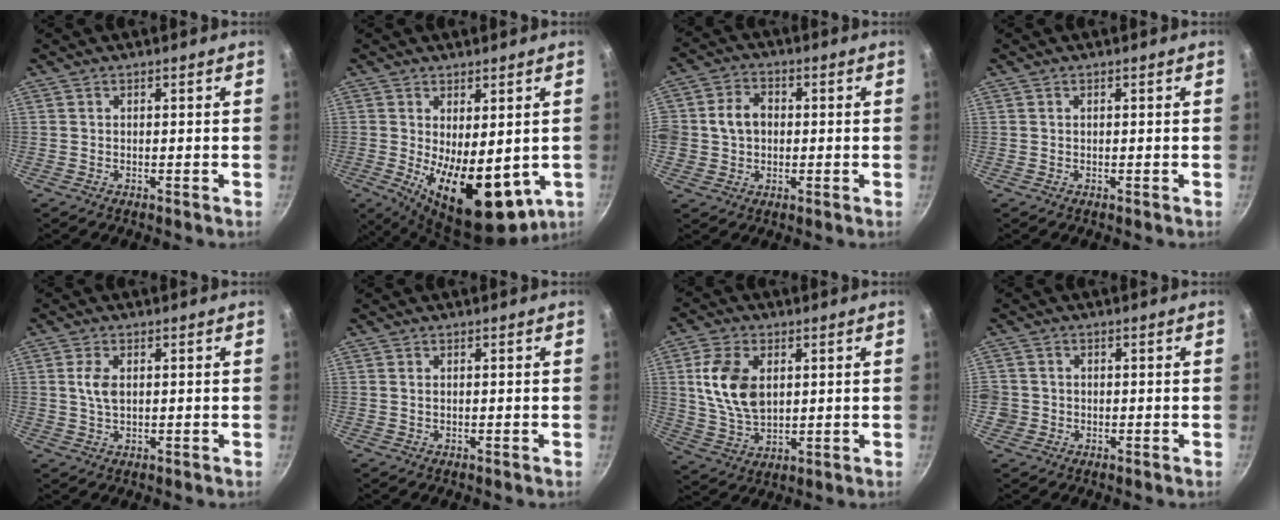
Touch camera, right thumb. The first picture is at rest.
{"total": 16.4, "force": [-2.1, 7.9, 14.2], "torque": [-0.188, -0.027, -0.010]}
{"total": 6.9, "force": [0.3, 5.8, 3.8], "torque": [-0.045, 0.012, -0.006]}
{"total": 0.0}
{"total": 3.8, "force": [0.7, 2.1, 3.0], "torque": [-0.059, 0.001, 0.013]}
{"total": 0.5, "force": [0.1, 0.3, 0.4], "torque": [-0.007, 0.001, 0.003]}
{"total": 11.9, "force": [2.5, 7.5, 8.8], "torque": [-0.157, -0.015, 0.054]}
{"total": 3.6, "force": [-0.7, 3.4, 1.1], "torque": [-0.013, 0.010, -0.012]}